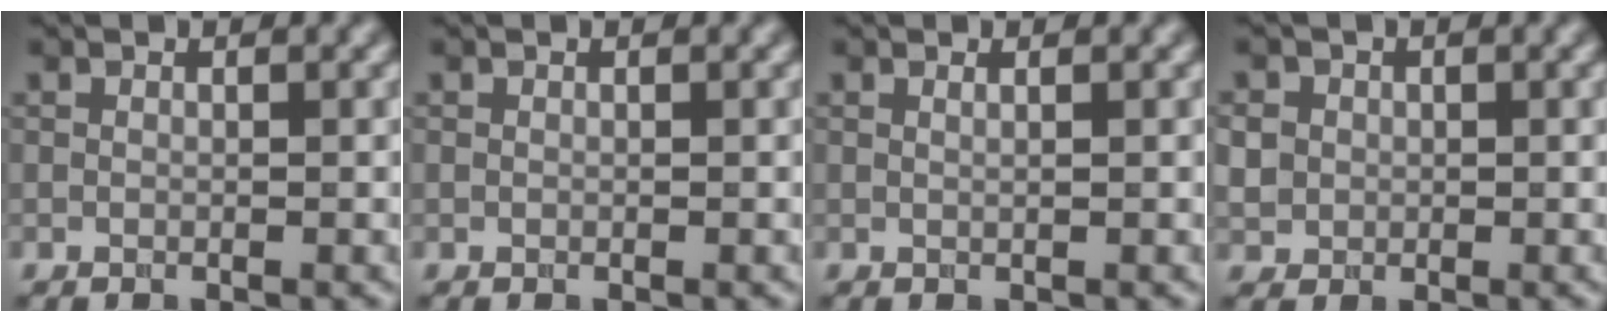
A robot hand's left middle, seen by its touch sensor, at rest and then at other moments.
{"total": 0.0}
{"total": 1.1, "force": [0.4, 0.5, 0.8], "torque": [-0.004, -0.004, -0.004]}
{"total": 2.2, "force": [0.0, 2.1, 0.7], "torque": [-0.019, 0.005, 0.010]}